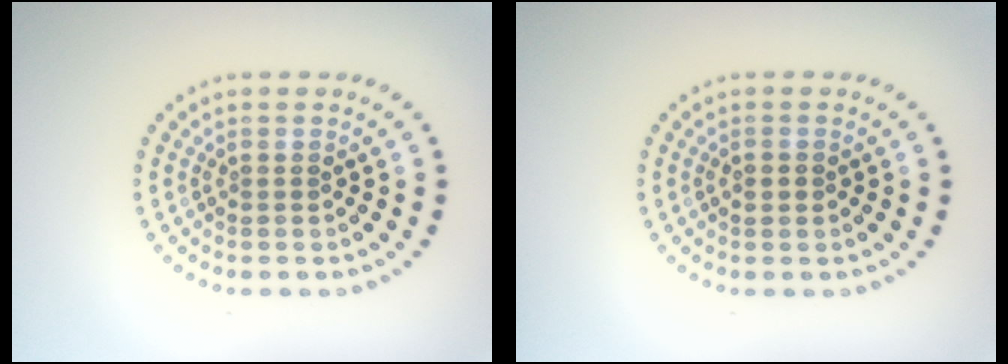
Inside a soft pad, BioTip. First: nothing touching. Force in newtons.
{"total": 1.2, "press": 1.2, "slide": 0.1}